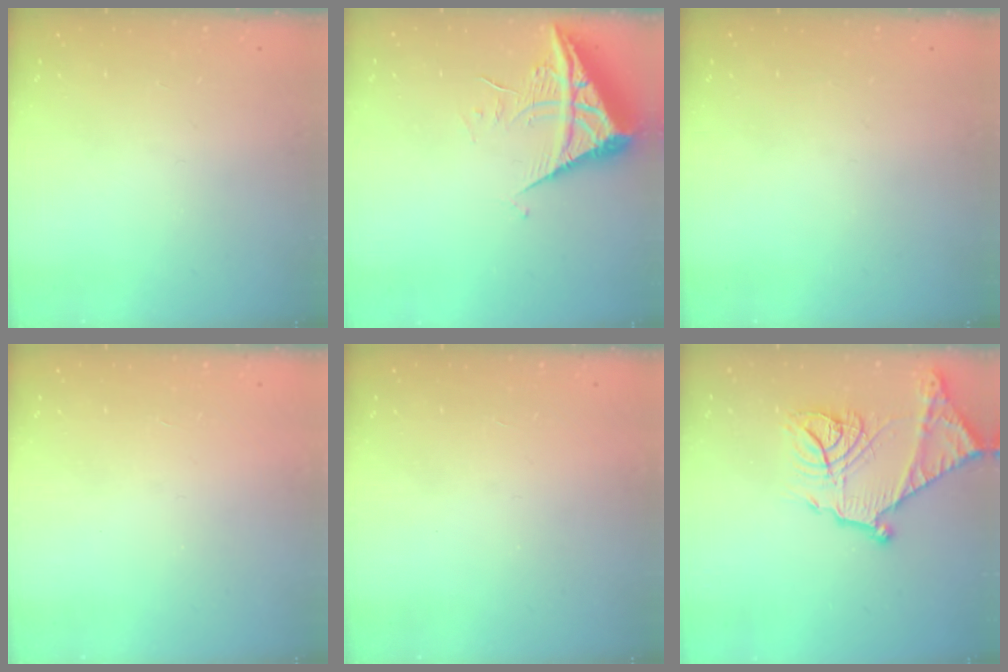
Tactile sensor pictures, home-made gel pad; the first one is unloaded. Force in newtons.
{"total": 7.8, "press": 7.7, "slide": 0.9}
{"total": 0.0}
{"total": 1.6, "press": 1.6, "slide": 0.1}
{"total": 1.6, "press": 1.6, "slide": 0.1}
{"total": 20.7, "press": 20.6, "slide": 2.0}